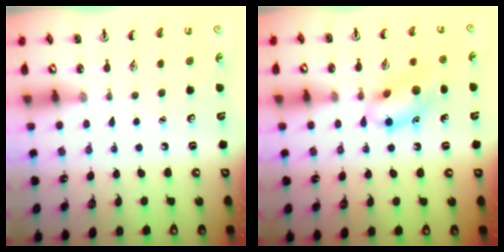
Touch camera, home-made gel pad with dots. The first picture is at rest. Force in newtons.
{"total": 12.8, "press": 12.8, "slide": 1.1}